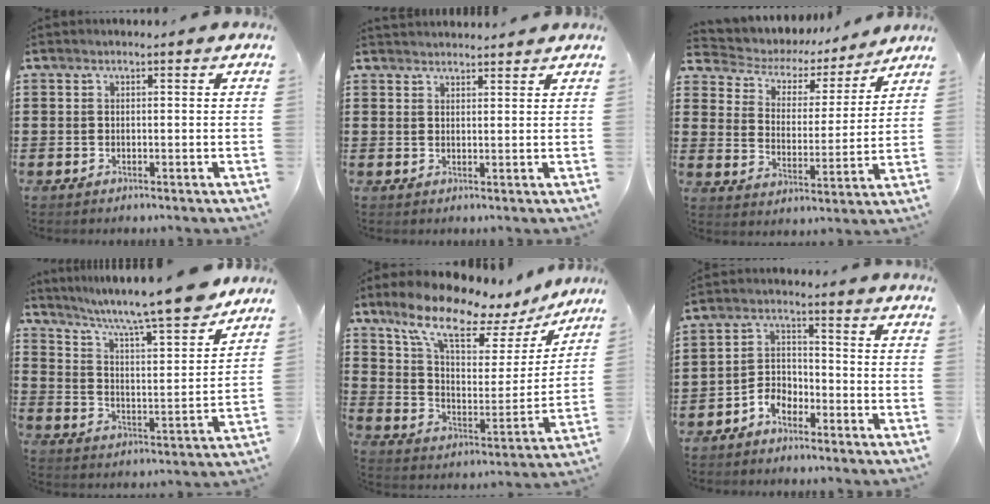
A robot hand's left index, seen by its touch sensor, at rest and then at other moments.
{"total": 1.9, "force": [1.8, 0.2, -0.2], "torque": [-0.001, -0.001, 0.037]}
{"total": 4.7, "force": [4.1, 2.1, 0.9], "torque": [-0.046, -0.033, 0.062]}
{"total": 9.6, "force": [8.2, 0.3, 4.9], "torque": [-0.118, -0.056, 0.134]}
{"total": 12.0, "force": [9.4, 3.3, 6.6], "torque": [-0.145, -0.058, 0.155]}
{"total": 3.8, "force": [-3.2, 1.8, 1.0], "torque": [-0.023, 0.011, -0.064]}